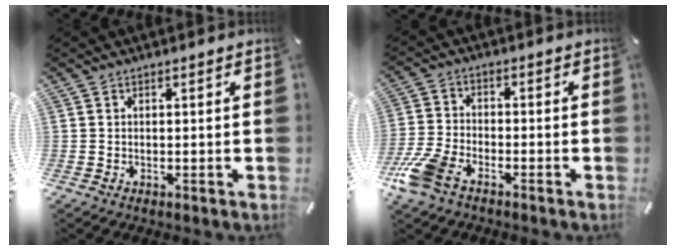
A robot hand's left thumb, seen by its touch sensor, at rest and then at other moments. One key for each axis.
{"total": 9.0, "fx": -5.9, "fy": 4.3, "fz": 5.3, "tx": -0.131, "ty": 0.013, "tz": -0.119}